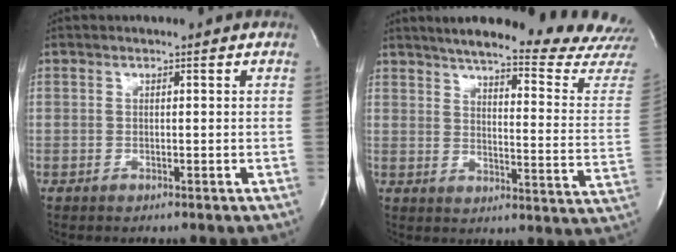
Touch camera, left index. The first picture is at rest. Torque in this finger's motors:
{"motor_torque": [-0.47, -0.49, 0.33, 0.07]}